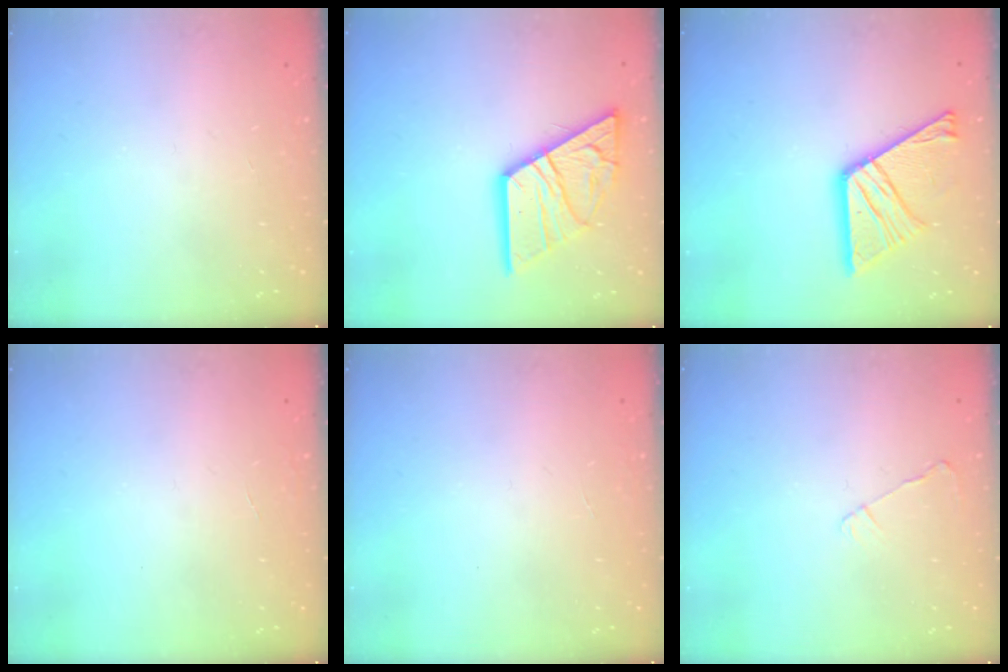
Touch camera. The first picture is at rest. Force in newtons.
{"total": 19.5, "press": 19.4, "slide": 1.9}
{"total": 16.5, "press": 16.4, "slide": 1.8}
{"total": 0.0}
{"total": 0.0}
{"total": 2.6, "press": 2.6, "slide": 0.5}